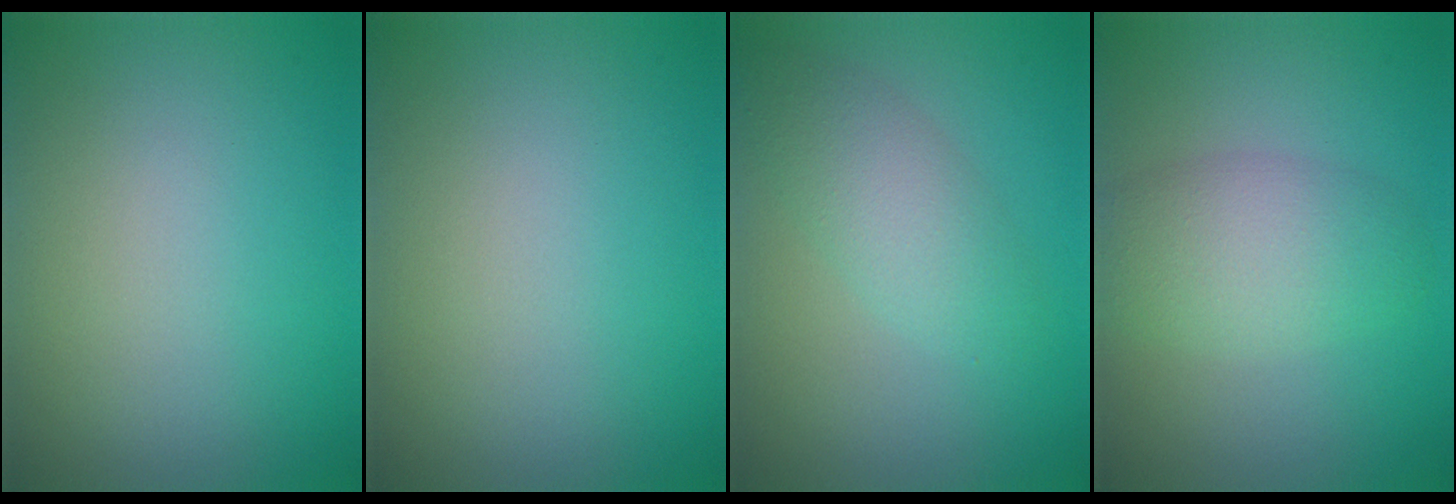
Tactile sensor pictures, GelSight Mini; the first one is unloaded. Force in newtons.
{"total": 0.0}
{"total": 3.4, "press": 3.4, "slide": 0.1}
{"total": 4.5, "press": 4.5, "slide": 0.3}